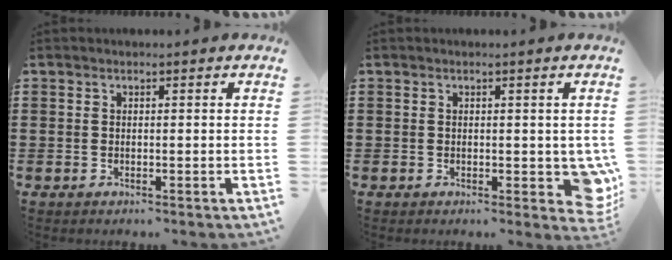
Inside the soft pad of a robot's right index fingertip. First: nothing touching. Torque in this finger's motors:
{"motor_torque": [0.20, -0.15, 0.28, 0.05]}